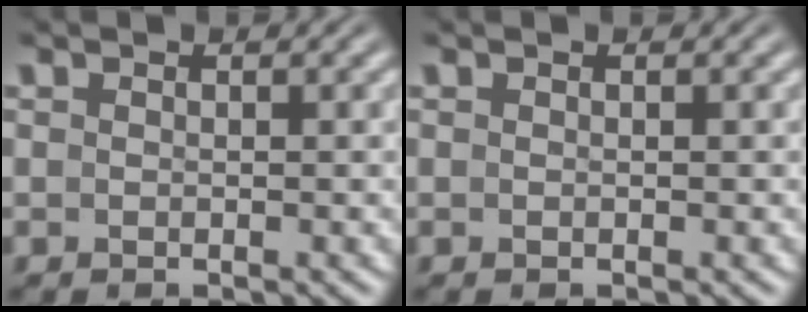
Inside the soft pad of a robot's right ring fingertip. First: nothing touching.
{"total": 0.0}